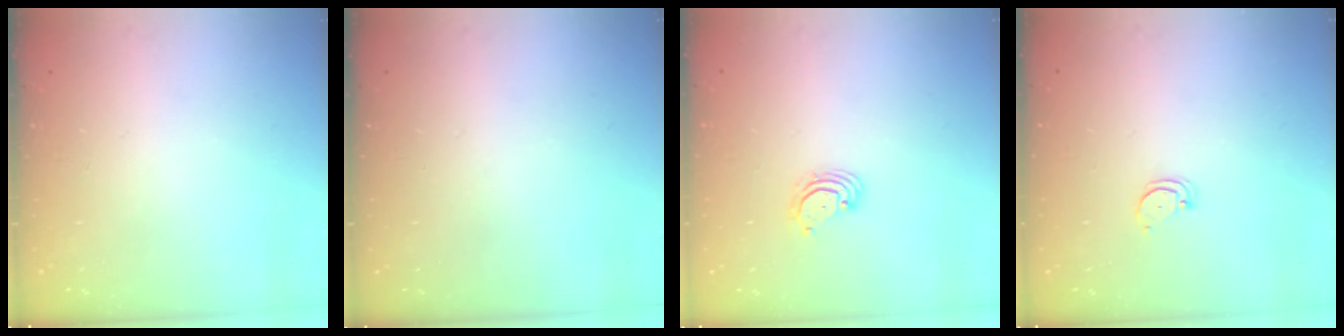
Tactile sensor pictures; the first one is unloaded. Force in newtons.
{"total": 0.0}
{"total": 3.0, "press": 3.0, "slide": 0.2}
{"total": 2.5, "press": 2.5, "slide": 0.2}